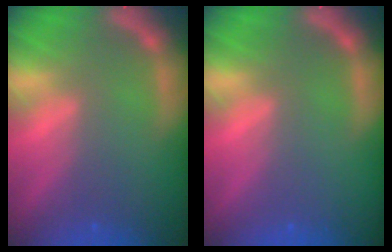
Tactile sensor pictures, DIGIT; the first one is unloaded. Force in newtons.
{"total": 0.0}